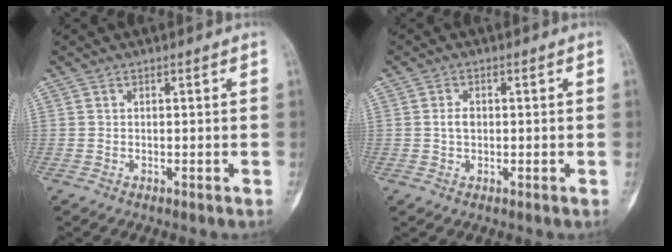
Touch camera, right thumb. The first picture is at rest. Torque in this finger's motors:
{"motor_torque": [0.63, 0.51, 0.30, -0.30, -0.02]}